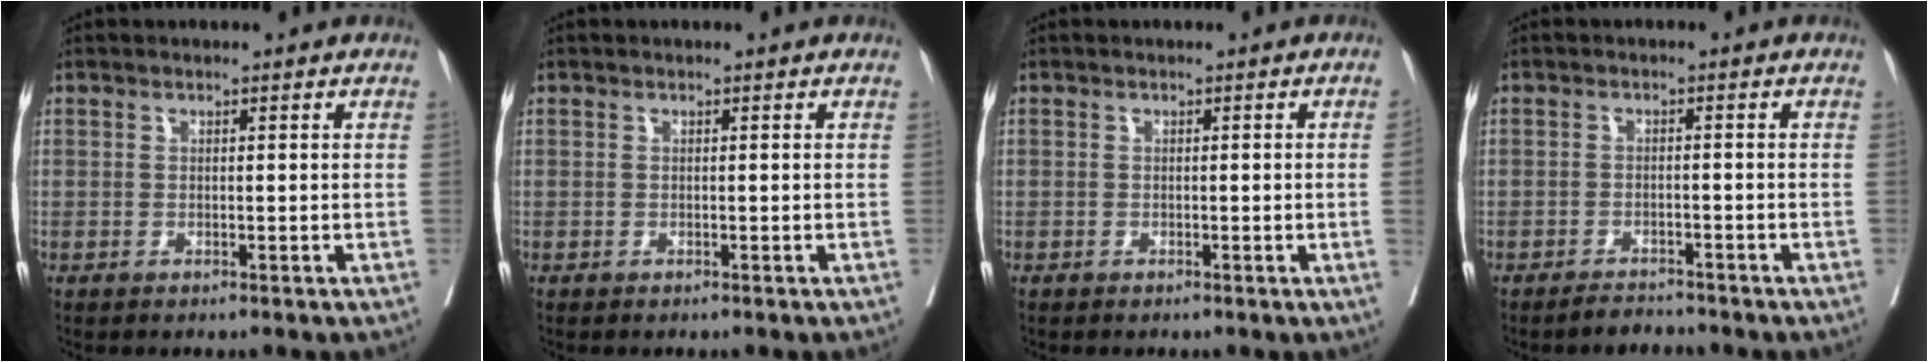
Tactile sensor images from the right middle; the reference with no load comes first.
{"total": 0.0}
{"total": 1.1, "force": [-0.1, -0.4, 1.0], "torque": [-0.010, -0.001, -0.001]}
{"total": 2.3, "force": [-2.3, 0.3, 0.3], "torque": [-0.010, -0.008, -0.037]}